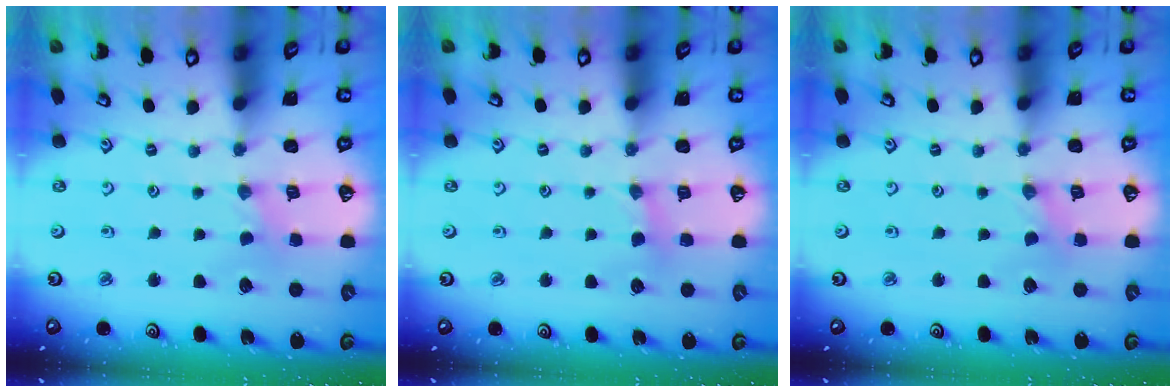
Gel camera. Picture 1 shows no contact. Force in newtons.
{"total": 3.4, "press": 3.4, "slide": 0.5}
{"total": 0.0}